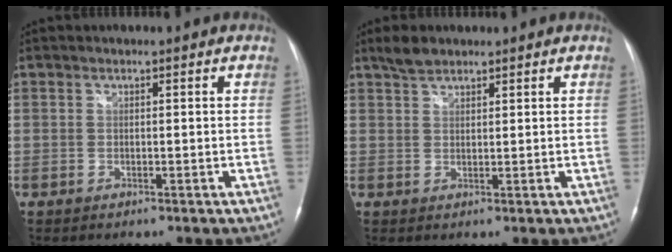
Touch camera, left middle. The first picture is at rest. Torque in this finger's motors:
{"motor_torque": [0.17, -0.08, -0.08, 0.02]}